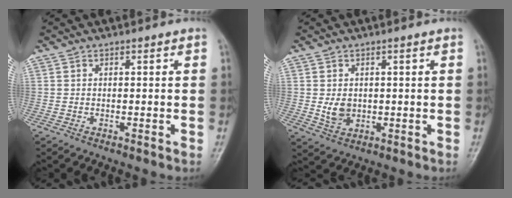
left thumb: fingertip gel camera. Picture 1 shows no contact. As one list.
[{"total": 3.7, "force": [0.2, 2.8, 2.3], "torque": [-0.033, -0.008, 0.013]}]